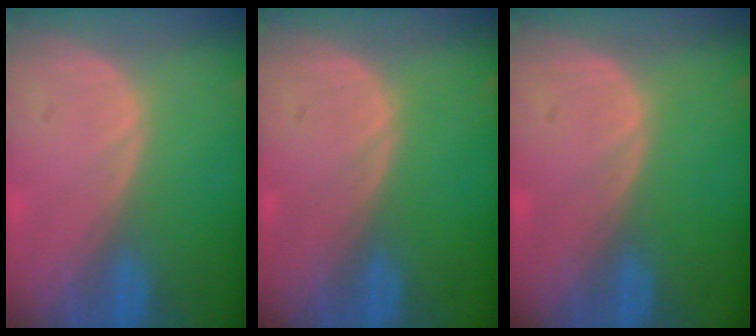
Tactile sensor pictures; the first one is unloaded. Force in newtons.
{"total": 0.0}
{"total": 0.0}